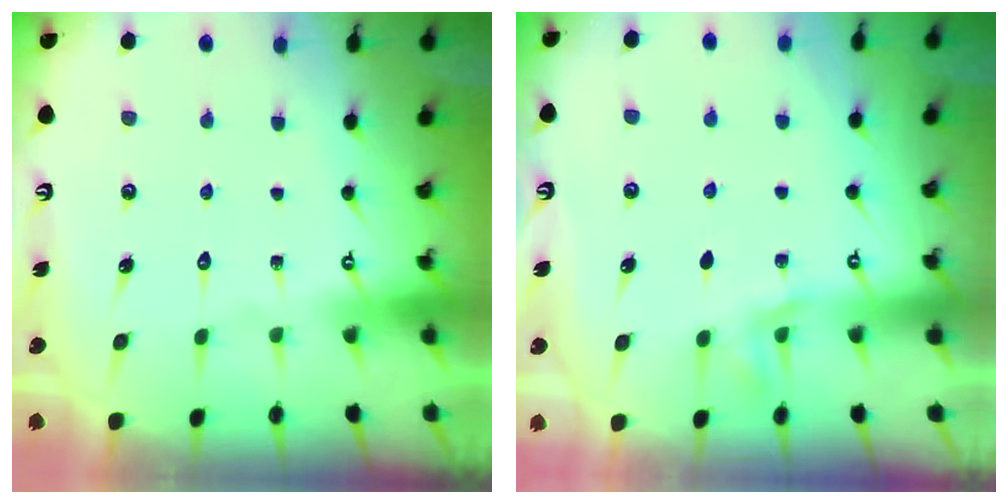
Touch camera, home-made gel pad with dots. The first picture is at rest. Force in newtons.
{"total": 1.4, "press": 1.4, "slide": 0.2}